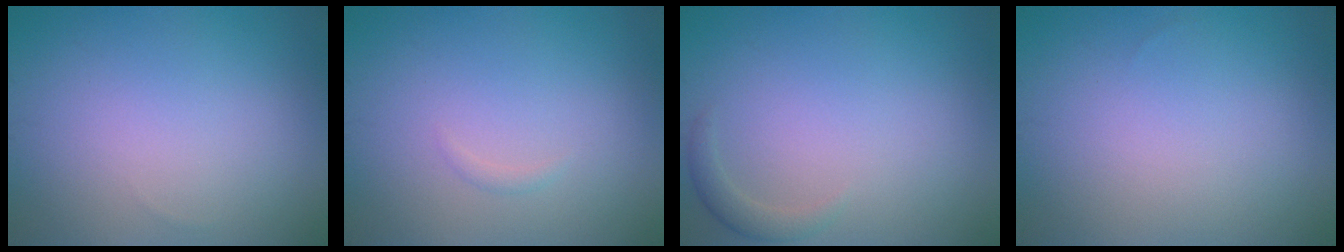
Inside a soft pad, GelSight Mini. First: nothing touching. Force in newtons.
{"total": 0.5, "press": 0.5, "slide": 0.0}
{"total": 1.2, "press": 1.2, "slide": 0.2}
{"total": 0.0}